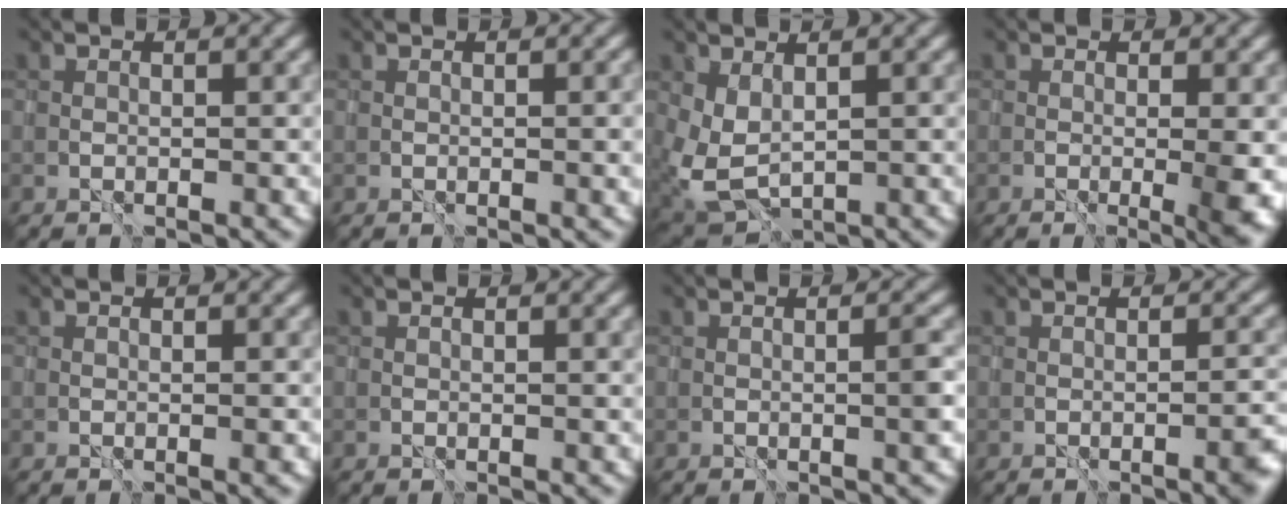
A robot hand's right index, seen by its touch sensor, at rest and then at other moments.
{"total": 1.7, "force": [0.1, 0.5, 1.6], "torque": [-0.022, -0.006, 0.008]}
{"total": 3.9, "force": [0.9, 2.4, 2.9], "torque": [-0.080, -0.007, 0.020]}
{"total": 3.9, "force": [-0.3, 0.8, 3.8], "torque": [-0.049, -0.012, -0.001]}
{"total": 0.5, "force": [0.0, 0.0, 0.5], "torque": [-0.008, -0.003, 0.000]}
{"total": 0.6, "force": [0.2, 0.1, 0.6], "torque": [-0.009, -0.003, 0.005]}
{"total": 1.4, "force": [0.0, -0.1, 1.4], "torque": [-0.024, 0.001, -0.001]}
{"total": 2.2, "force": [-1.1, 0.3, 1.9], "torque": [-0.025, -0.001, -0.013]}